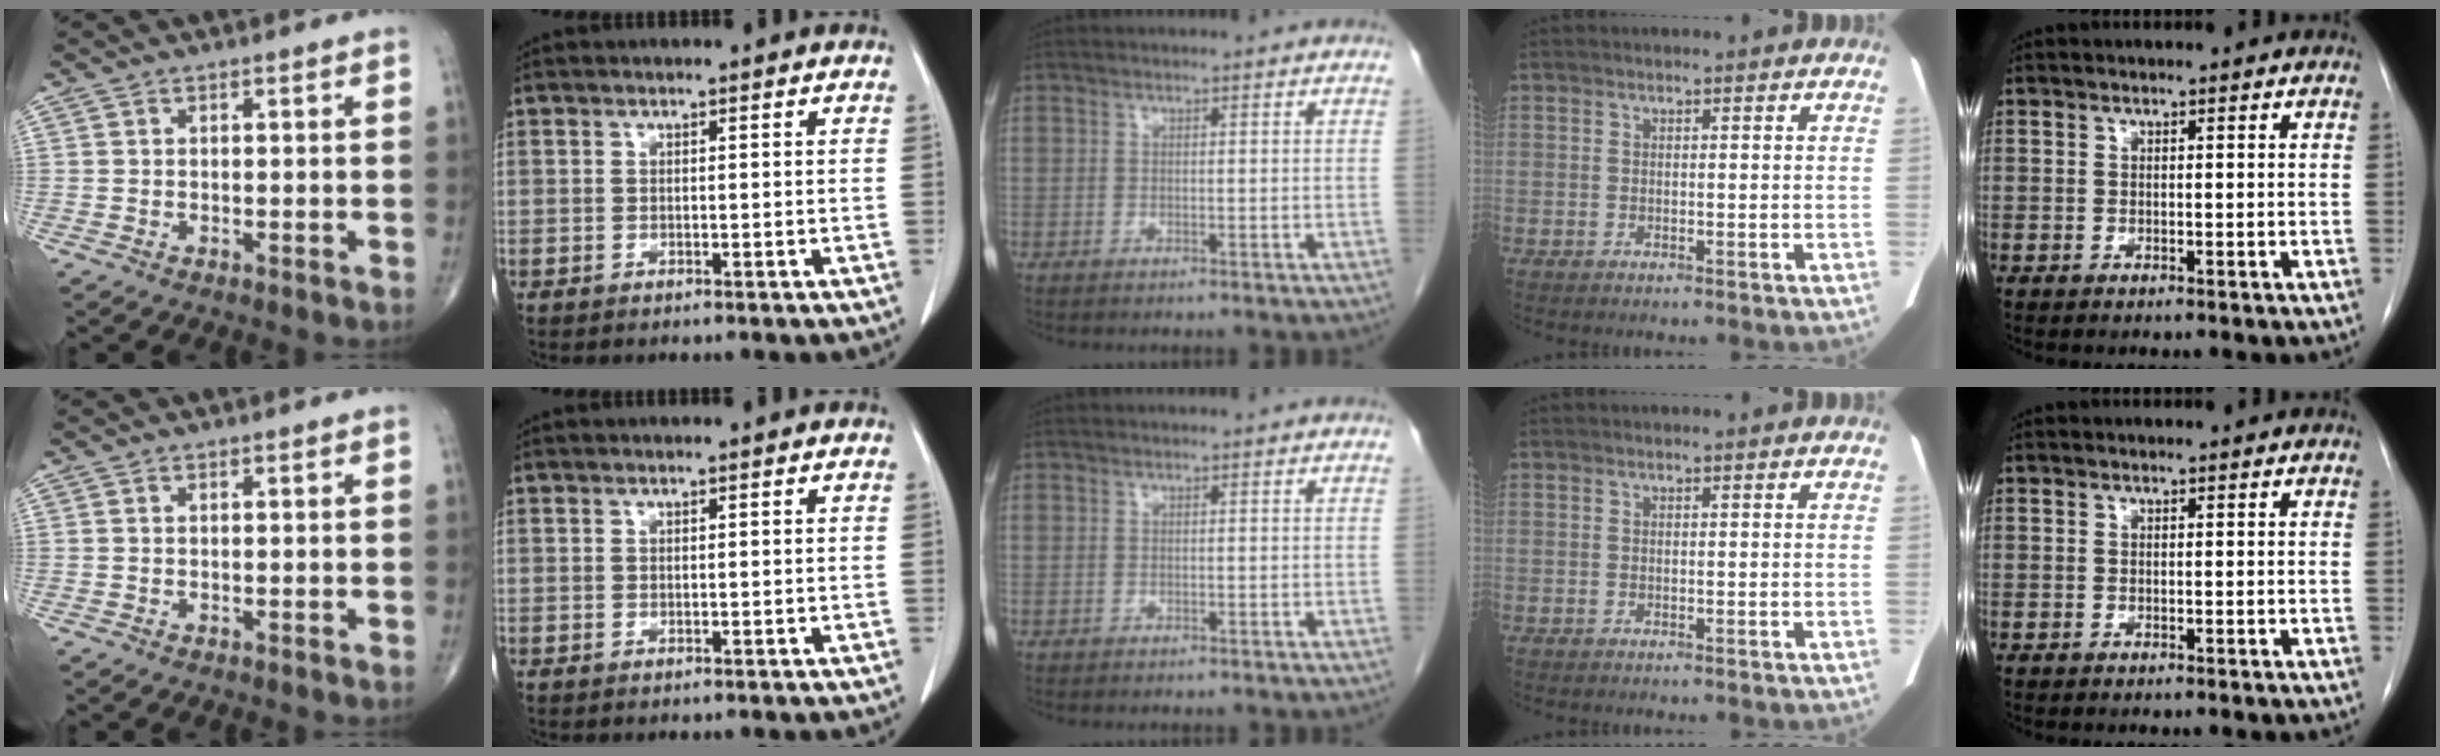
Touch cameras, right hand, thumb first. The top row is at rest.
{}